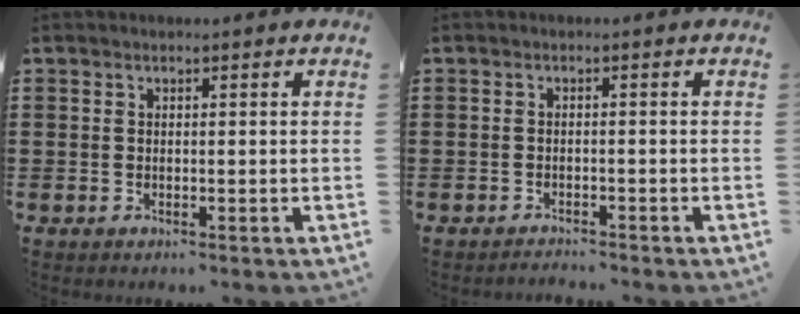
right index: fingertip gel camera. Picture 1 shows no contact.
{"total": 1.2, "force": [-1.2, 0.0, 0.0], "torque": [-0.003, 0.002, -0.025]}